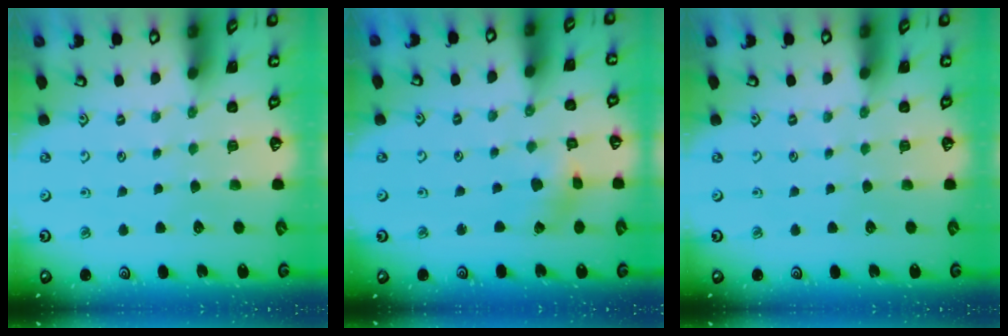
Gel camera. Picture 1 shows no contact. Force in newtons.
{"total": 2.5, "press": 2.5, "slide": 0.4}
{"total": 0.0}